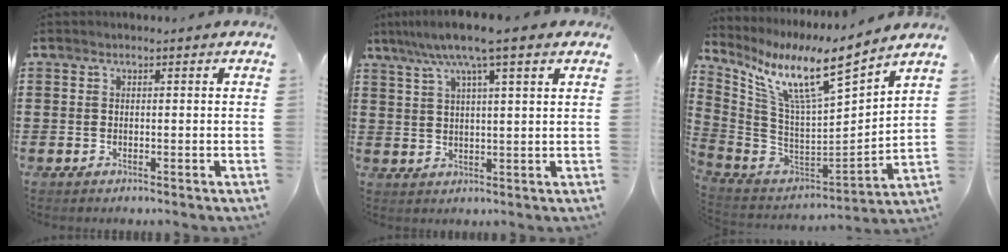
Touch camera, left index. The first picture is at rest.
{"total": 7.9, "force": [5.3, 0.4, 5.8], "torque": [-0.124, -0.006, 0.092]}
{"total": 11.2, "force": [7.4, 1.2, 8.4], "torque": [-0.188, -0.054, 0.119]}